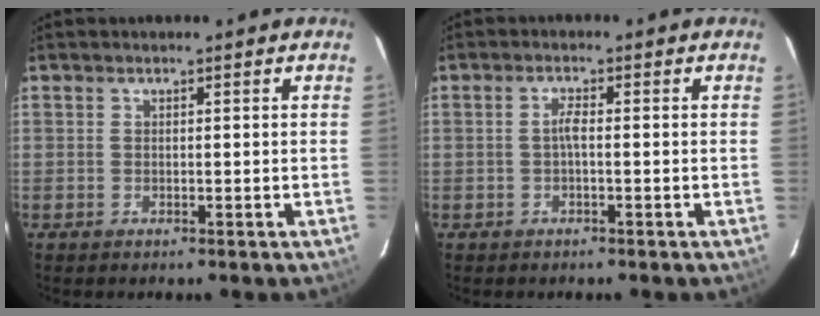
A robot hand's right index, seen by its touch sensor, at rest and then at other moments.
{"total": 1.6, "force": [-0.4, 0.2, 1.5], "torque": [-0.030, 0.005, -0.009]}